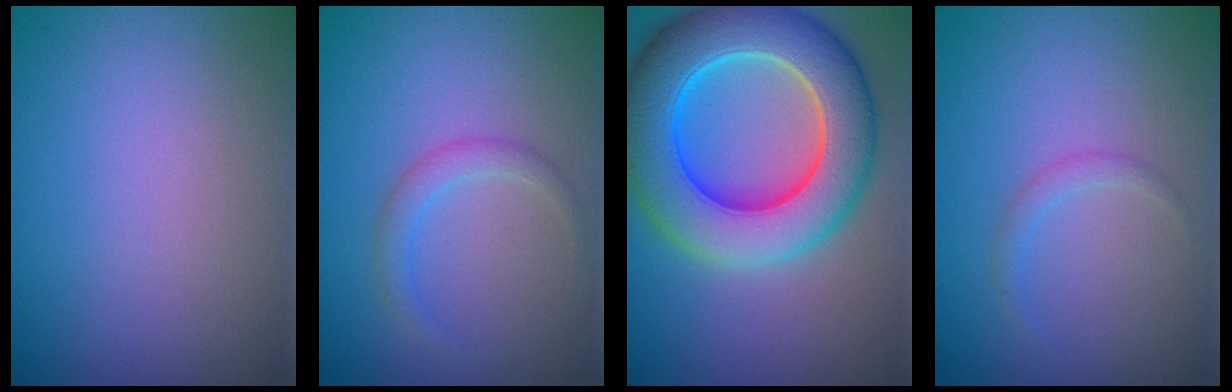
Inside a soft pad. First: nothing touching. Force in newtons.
{"total": 1.7, "press": 1.7, "slide": 0.1}
{"total": 10.8, "press": 10.8, "slide": 0.4}
{"total": 1.0, "press": 1.0, "slide": 0.0}